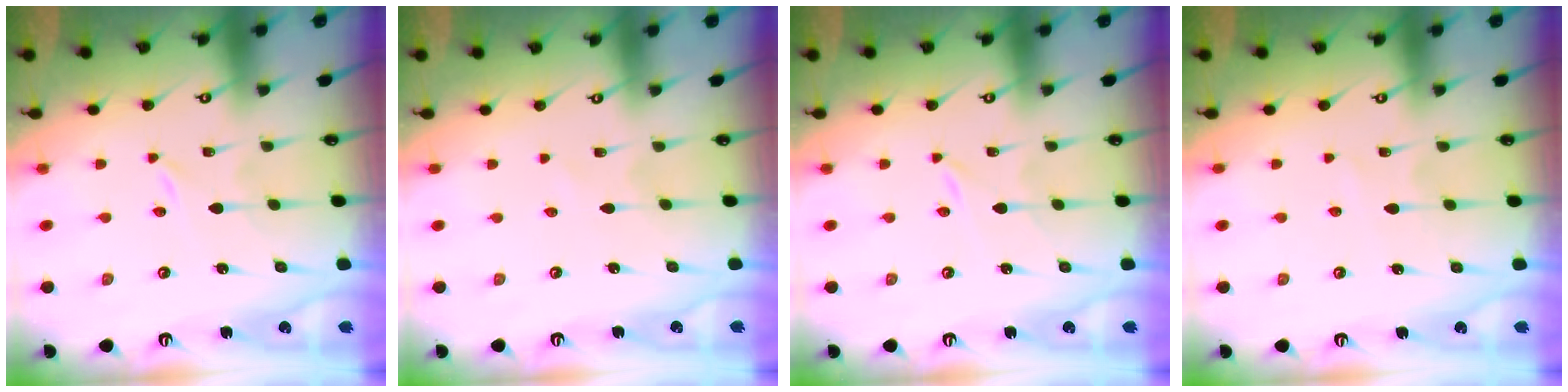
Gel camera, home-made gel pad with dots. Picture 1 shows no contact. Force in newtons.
{"total": 0.0}
{"total": 0.0}
{"total": 2.4, "press": 2.4, "slide": 0.3}